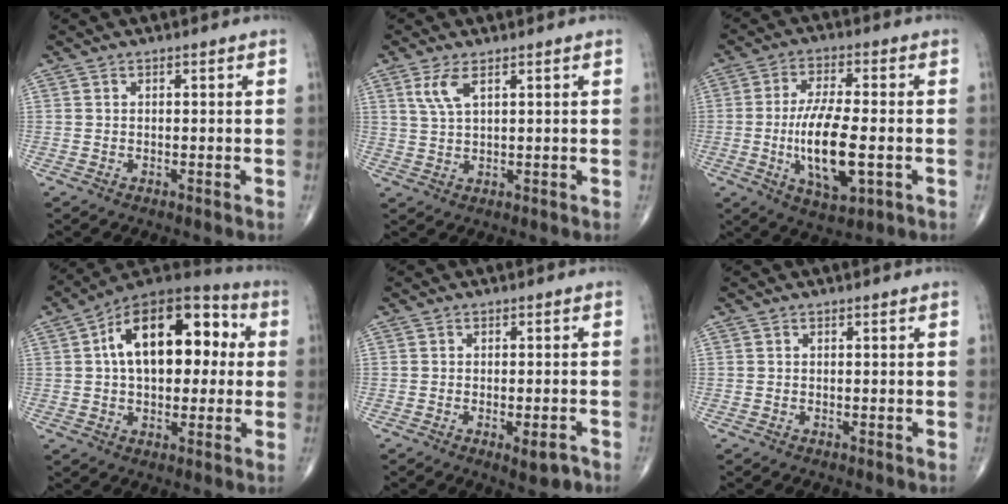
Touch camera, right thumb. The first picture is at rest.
{"total": 4.1, "force": [2.1, 1.3, 3.3], "torque": [-0.075, -0.001, 0.050]}
{"total": 13.1, "force": [-2.4, 4.4, 12.1], "torque": [-0.224, -0.002, -0.038]}
{"total": 20.4, "force": [3.5, 11.6, 16.5], "torque": [-0.220, 0.033, 0.042]}
{"total": 3.7, "force": [-1.8, 1.2, 3.0], "torque": [-0.034, 0.006, -0.018]}
{"total": 0.0}